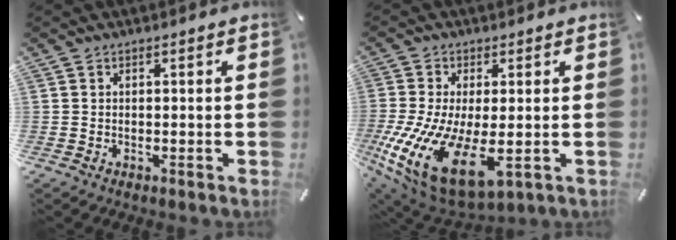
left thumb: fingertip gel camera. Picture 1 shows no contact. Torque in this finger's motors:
{"motor_torque": [0.95, 4.06, 1.97, 0.81, 0.83]}